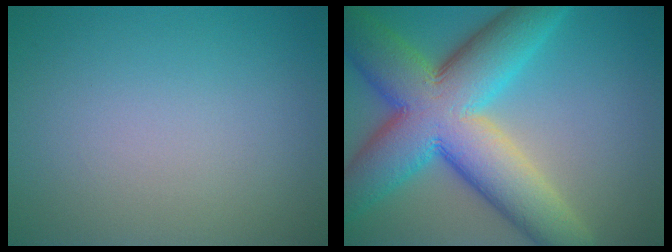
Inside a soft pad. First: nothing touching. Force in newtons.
{"total": 14.0, "press": 14.0, "slide": 0.3}